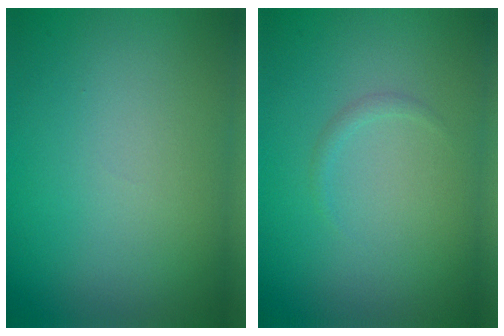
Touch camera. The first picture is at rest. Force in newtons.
{"total": 0.6, "press": 0.6, "slide": 0.1}